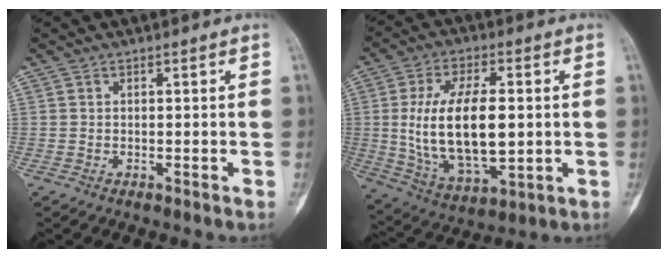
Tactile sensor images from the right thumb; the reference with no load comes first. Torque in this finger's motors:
{"motor_torque": [1.20, 3.81, 1.44, -0.22, 0.57]}